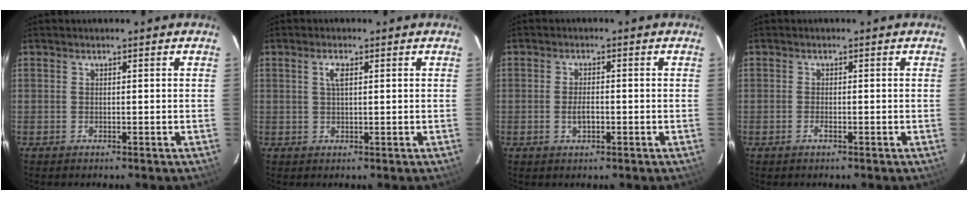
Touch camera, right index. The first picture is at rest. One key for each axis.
{"total": 2.2, "fx": 0.7, "fy": 0.8, "fz": 1.9, "tx": -0.038, "ty": 0.005, "tz": 0.014}
{"total": 2.7, "fx": -0.9, "fy": 1.1, "fz": 2.2, "tx": -0.043, "ty": 0.002, "tz": -0.015}
{"total": 1.1, "fx": -0.7, "fy": 0.3, "fz": 0.8, "tx": -0.017, "ty": 0.002, "tz": -0.013}